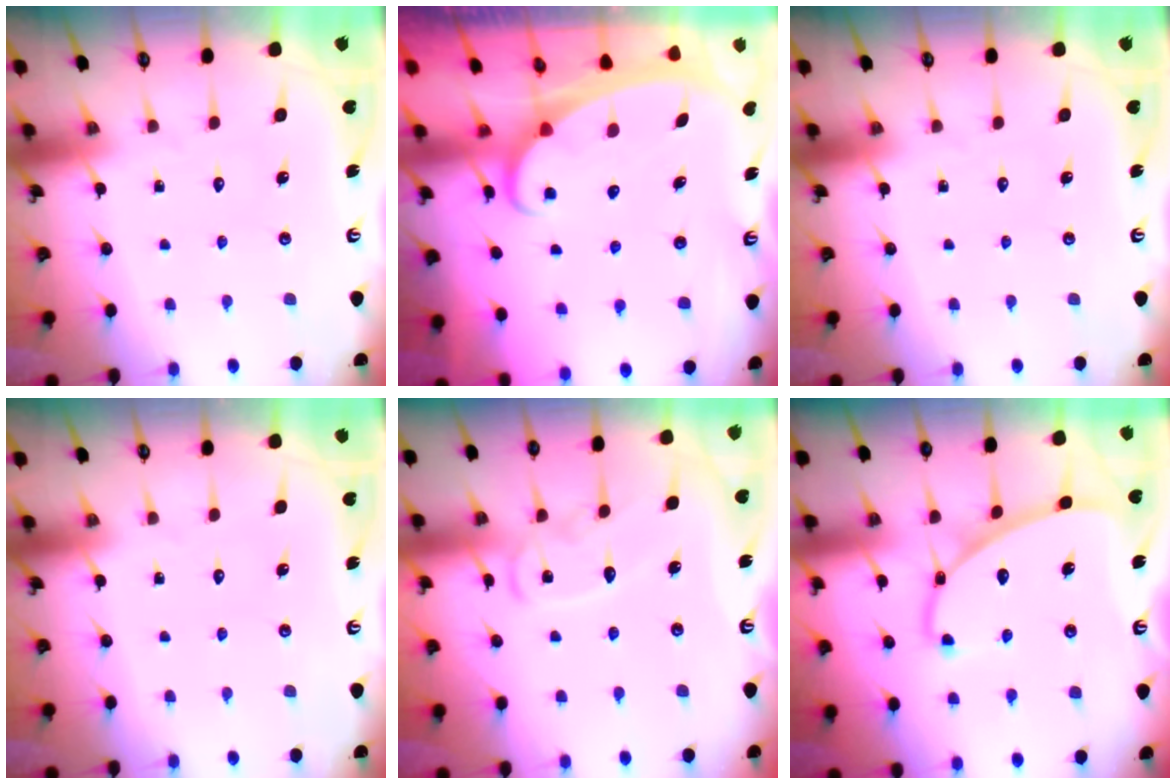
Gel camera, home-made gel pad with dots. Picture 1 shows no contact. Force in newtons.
{"total": 2.2, "press": 2.2, "slide": 0.4}
{"total": 0.0}
{"total": 0.0}
{"total": 9.0, "press": 9.0, "slide": 0.2}
{"total": 8.2, "press": 8.1, "slide": 0.6}